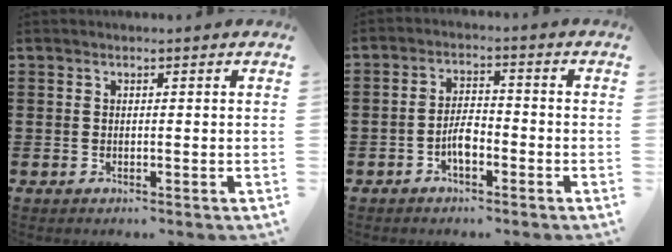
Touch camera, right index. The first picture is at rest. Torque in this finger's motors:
{"motor_torque": [2.14, 0.00, 0.62, 0.06]}